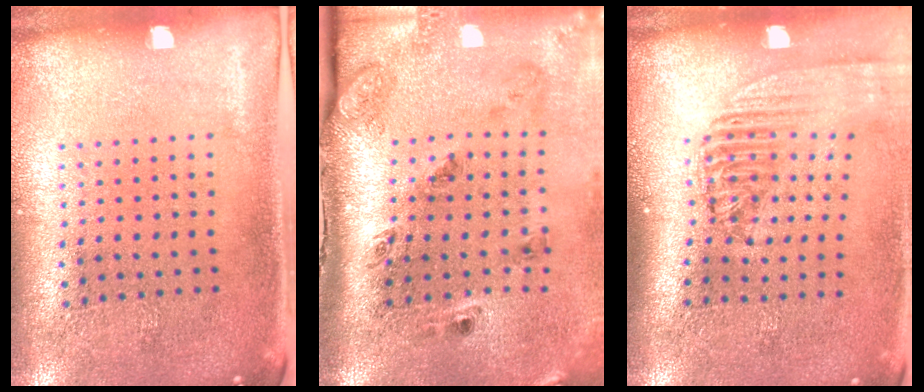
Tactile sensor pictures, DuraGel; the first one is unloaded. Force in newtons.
{"total": 2.9, "press": 1.8, "slide": 2.2}
{"total": 2.3, "press": 1.8, "slide": 1.5}